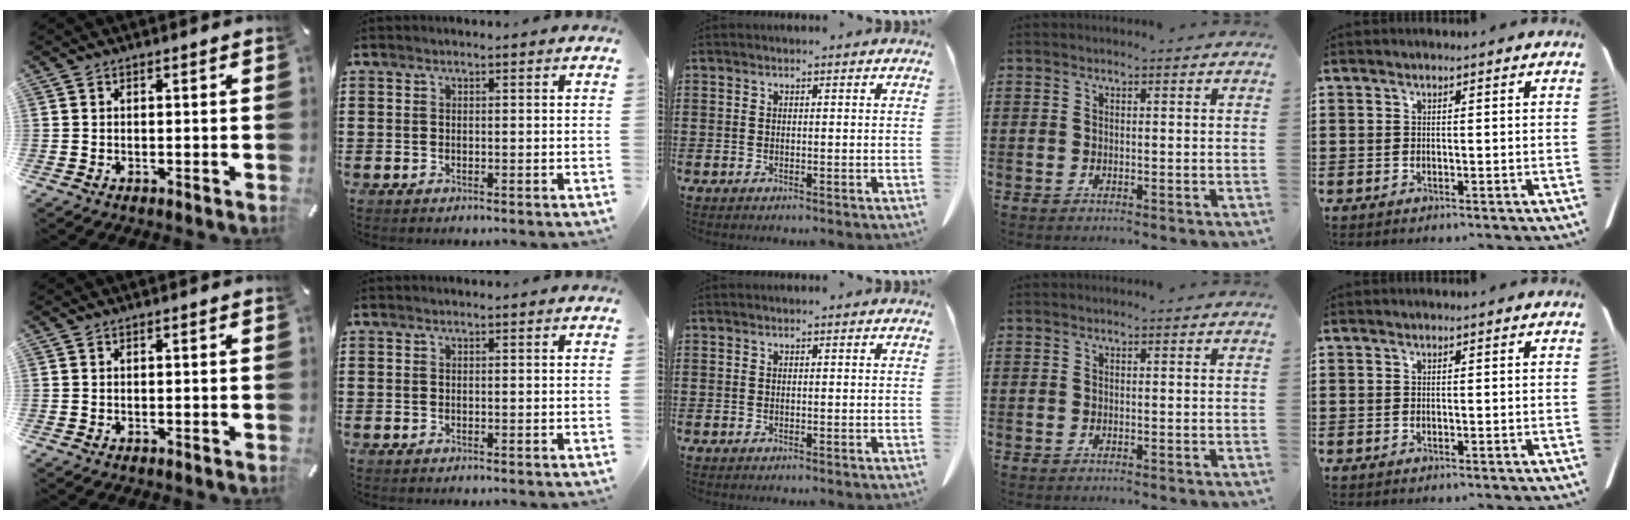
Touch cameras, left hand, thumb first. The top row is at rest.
{}